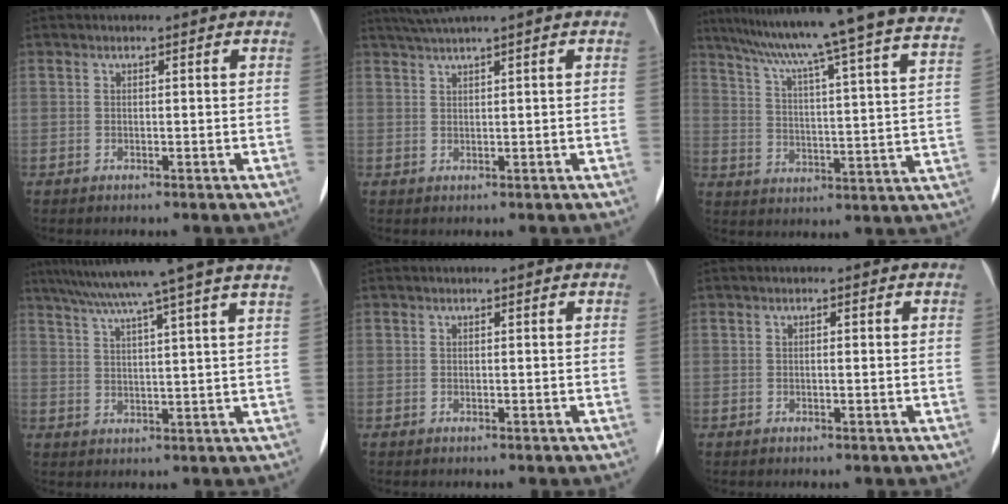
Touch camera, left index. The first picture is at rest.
{"total": 3.0, "force": [2.3, -1.0, 1.7], "torque": [-0.040, 0.011, 0.051]}
{"total": 28.5, "force": [24.6, -0.9, 14.3], "torque": [-0.230, -0.051, 0.319]}
{"total": 16.4, "force": [13.4, -2.3, 9.1], "torque": [-0.153, 0.006, 0.180]}
{"total": 0.0}
{"total": 0.6, "force": [0.0, 0.2, 0.6], "torque": [-0.011, 0.000, 0.002]}